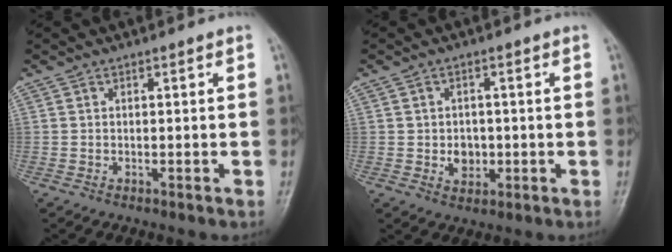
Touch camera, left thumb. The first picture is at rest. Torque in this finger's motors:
{"motor_torque": [-0.15, 0.10, -0.04, -0.05, 0.00]}